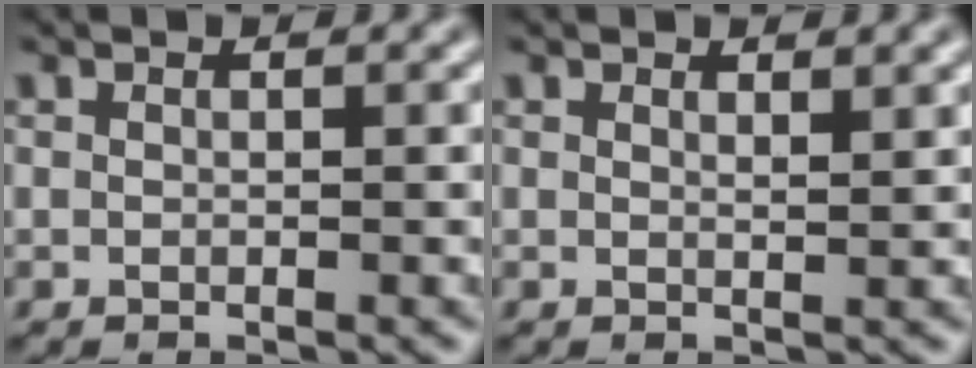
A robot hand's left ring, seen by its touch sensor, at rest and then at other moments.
{"total": 0.9, "force": [0.8, 0.1, 0.4], "torque": [-0.006, -0.001, 0.014]}